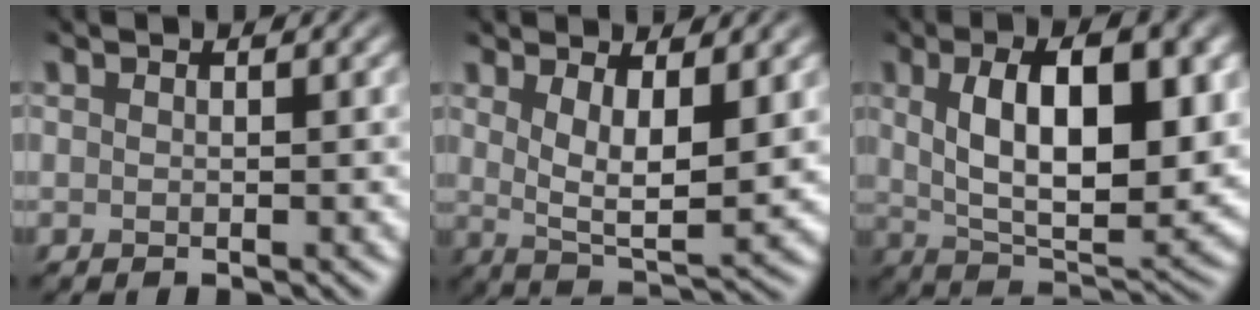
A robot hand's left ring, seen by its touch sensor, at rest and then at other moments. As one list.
[{"total": 5.1, "force": [1.1, 1.9, 4.6], "torque": [-0.096, -0.023, 0.036]}, {"total": 11.4, "force": [1.0, 5.2, 10.1], "torque": [-0.152, -0.009, 0.022]}]